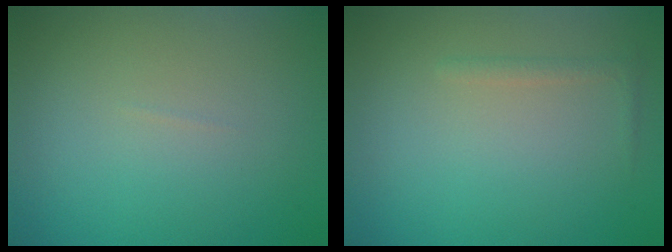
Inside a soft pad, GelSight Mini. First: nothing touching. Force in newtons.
{"total": 0.8, "press": 0.8, "slide": 0.0}